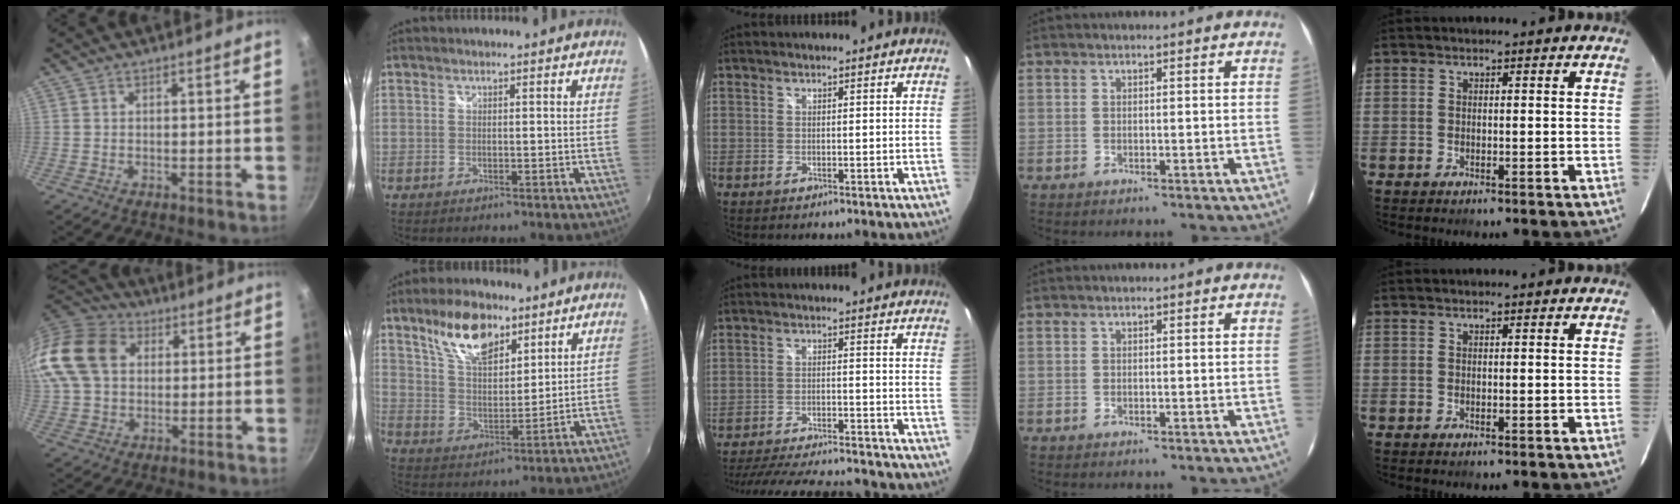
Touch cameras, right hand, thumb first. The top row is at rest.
{"thumb": {"total": 19.4, "force": [4.6, 14.7, 11.9], "torque": [-0.246, 0.026, 0.073]}, "index": {"total": 12.4, "force": [8.1, 5.7, 7.5], "torque": [-0.131, 0.009, 0.152]}, "middle": {"total": 21.9, "force": [-19.2, 4.7, 9.3], "torque": [-0.185, -0.020, -0.273]}}